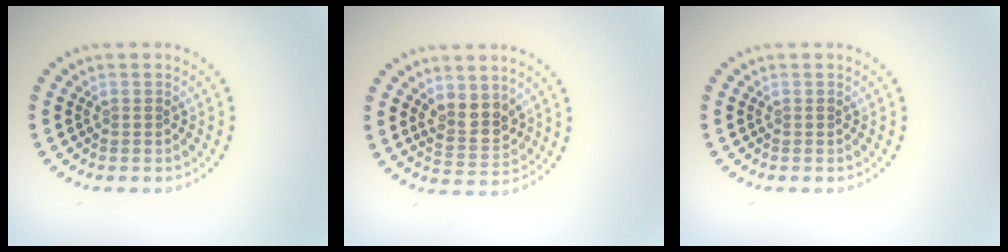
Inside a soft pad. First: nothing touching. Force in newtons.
{"total": 3.2, "press": 3.0, "slide": 1.1}
{"total": 0.0}